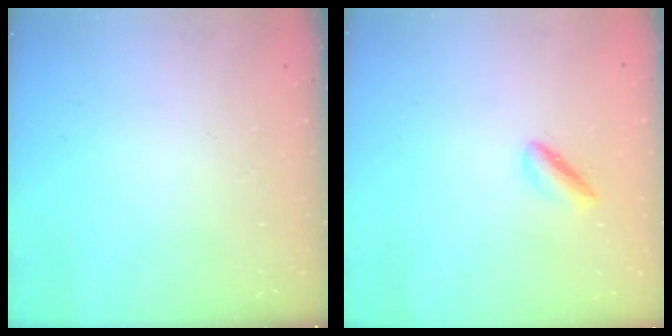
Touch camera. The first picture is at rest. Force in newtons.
{"total": 2.3, "press": 2.2, "slide": 0.4}